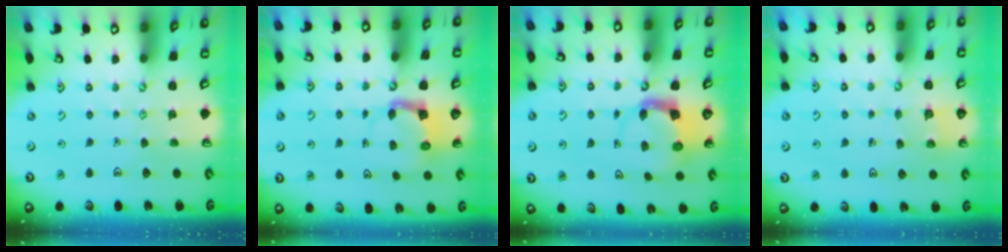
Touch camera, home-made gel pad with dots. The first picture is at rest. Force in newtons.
{"total": 3.9, "press": 3.9, "slide": 0.2}
{"total": 4.0, "press": 4.0, "slide": 0.5}
{"total": 2.8, "press": 2.8, "slide": 0.1}